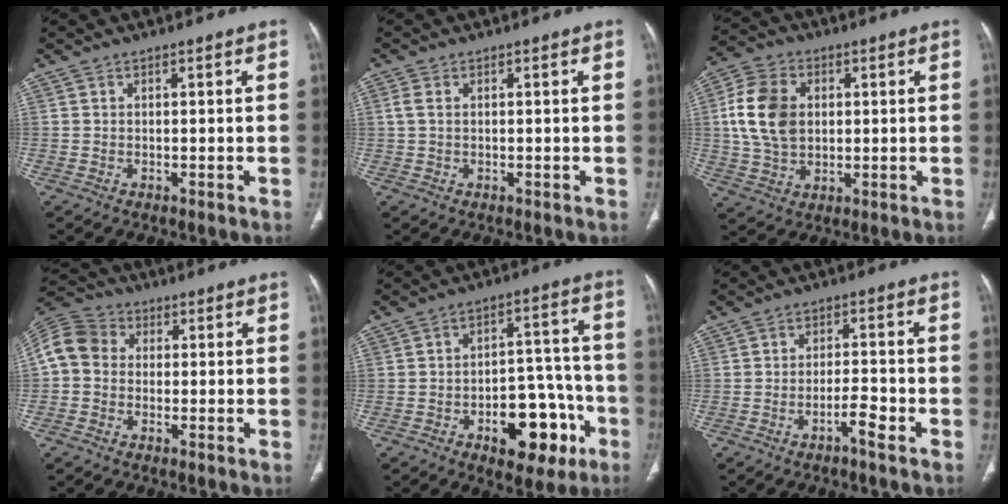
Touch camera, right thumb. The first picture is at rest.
{"total": 1.7, "force": [0.4, 1.0, 1.4], "torque": [-0.040, 0.008, 0.010]}
{"total": 12.3, "force": [1.8, 8.9, 8.2], "torque": [-0.146, 0.003, 0.034]}
{"total": 9.1, "force": [0.4, 7.8, 4.7], "torque": [-0.086, 0.028, -0.005]}
{"total": 14.7, "force": [-6.3, 8.2, 10.5], "torque": [-0.098, 0.058, -0.078]}
{"total": 3.9, "force": [-2.3, 0.7, 3.1], "torque": [-0.056, 0.018, -0.041]}